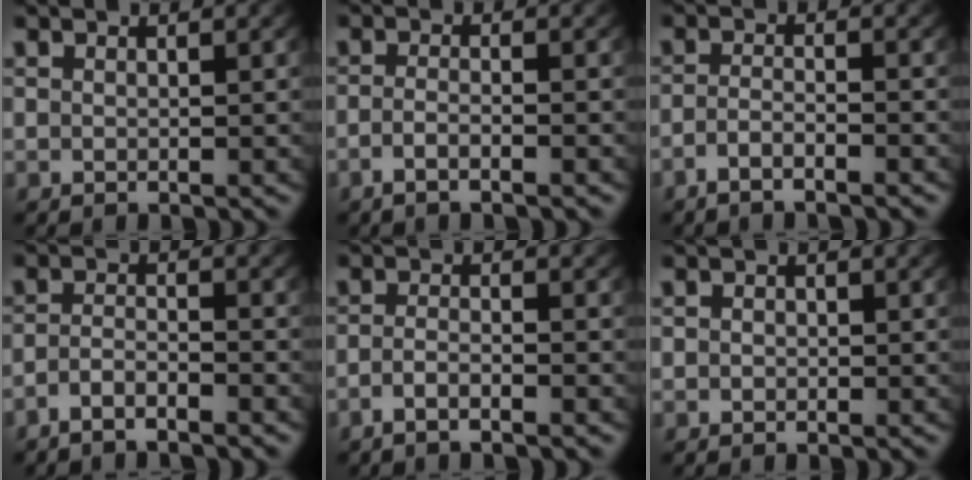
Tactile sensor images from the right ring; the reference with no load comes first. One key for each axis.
{"total": 2.1, "fx": -1.7, "fy": 0.0, "fz": 1.3, "tx": -0.036, "ty": -0.011, "tz": -0.026}
{"total": 2.6, "fx": -2.2, "fy": 0.4, "fz": 1.3, "tx": -0.027, "ty": -0.006, "tz": -0.038}
{"total": 3.0, "fx": -2.7, "fy": 0.8, "fz": 1.1, "tx": -0.019, "ty": -0.007, "tz": -0.047}
{"total": 2.4, "fx": -2.0, "fy": 0.3, "fz": 1.3, "tx": -0.031, "ty": -0.008, "tz": -0.032}
{"total": 0.6, "fx": -0.3, "fy": 0.5, "fz": 0.2, "tx": -0.007, "ty": -0.009, "tz": -0.001}